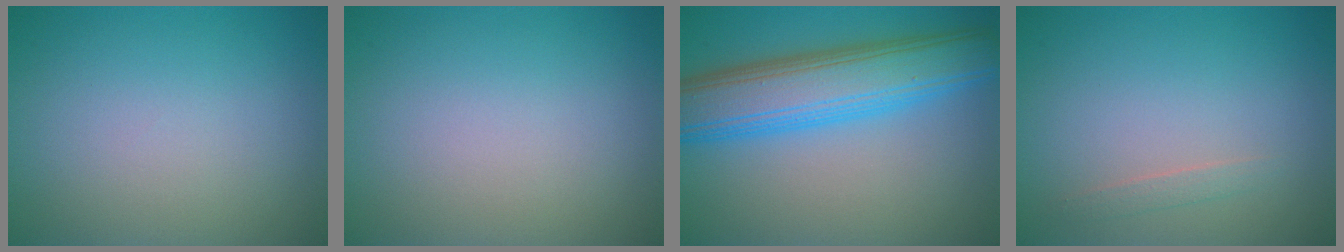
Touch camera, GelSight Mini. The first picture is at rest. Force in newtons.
{"total": 0.0}
{"total": 8.8, "press": 8.8, "slide": 0.3}
{"total": 0.8, "press": 0.8, "slide": 0.1}